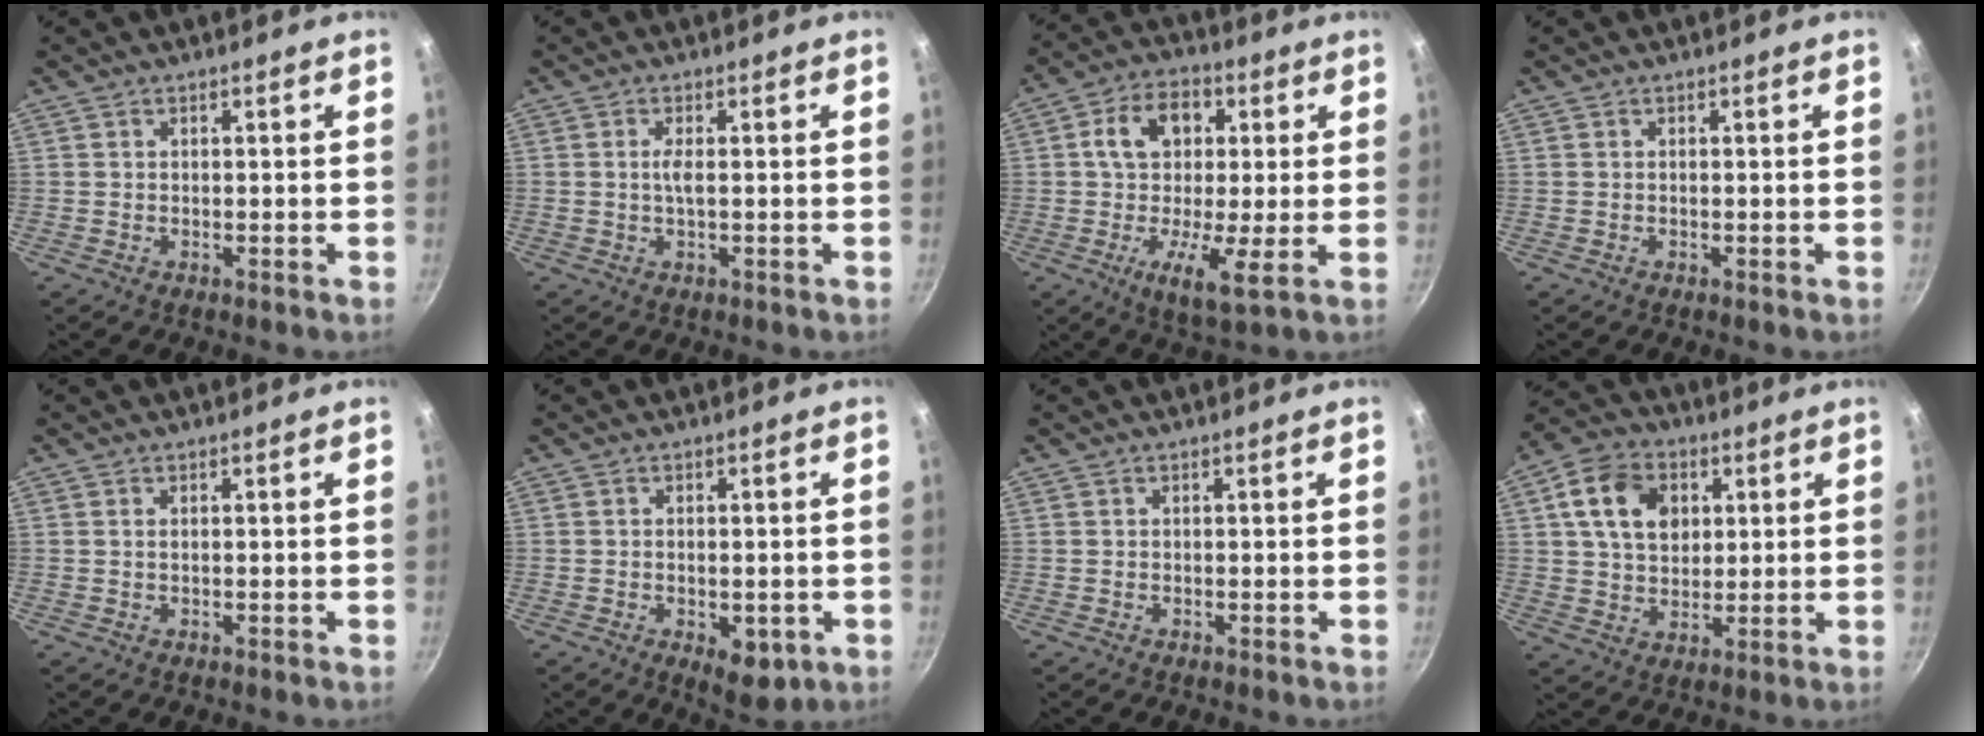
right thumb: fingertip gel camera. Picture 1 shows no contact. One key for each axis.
{"total": 2.0, "fx": 0.1, "fy": 0.4, "fz": 1.9, "tx": -0.046, "ty": 0.000, "tz": 0.003}
{"total": 14.1, "fx": 1.0, "fy": 7.5, "fz": 11.9, "tx": -0.183, "ty": 0.007, "tz": -0.001}
{"total": 0.0}
{"total": 0.5, "fx": 0.2, "fy": 0.2, "fz": 0.4, "tx": -0.008, "ty": 0.001, "tz": 0.003}
{"total": 6.5, "fx": -2.0, "fy": 3.2, "fz": 5.2, "tx": -0.058, "ty": 0.000, "tz": -0.018}
{"total": 0.0}
{"total": 12.3, "fx": 3.5, "fy": 9.0, "fz": 7.5, "tx": -0.110, "ty": 0.002, "tz": 0.054}